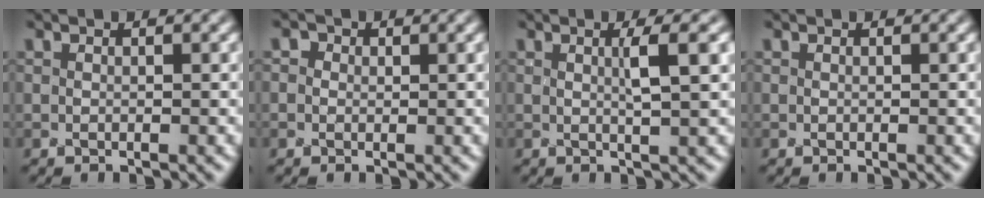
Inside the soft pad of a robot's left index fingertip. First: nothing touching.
{"total": 1.4, "force": [0.0, 1.3, 0.4], "torque": [0.008, 0.010, -0.010]}
{"total": 2.3, "force": [0.1, 0.2, 2.3], "torque": [-0.029, 0.009, 0.008]}
{"total": 0.0}